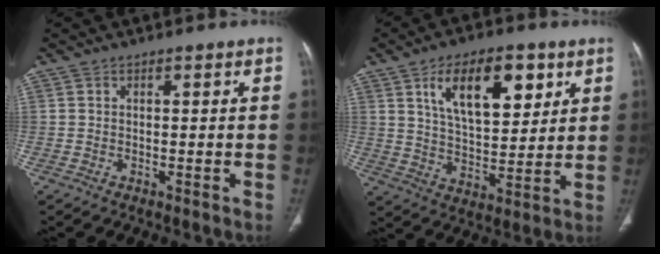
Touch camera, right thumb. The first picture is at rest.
{"total": 15.8, "force": [7.0, 7.9, 11.9], "torque": [-0.149, -0.028, 0.122]}